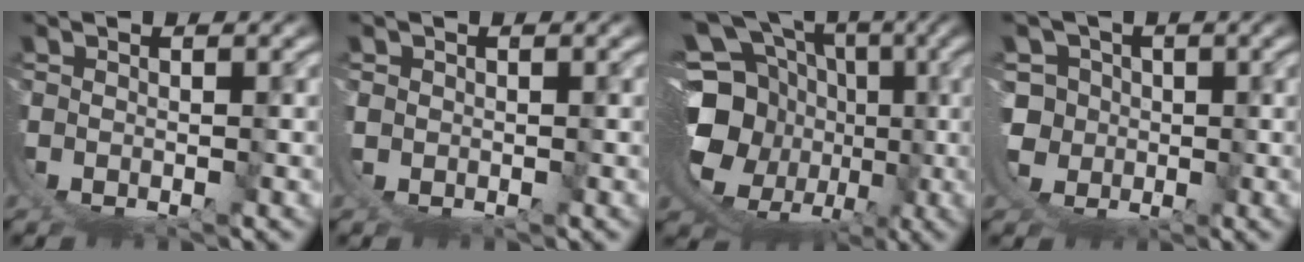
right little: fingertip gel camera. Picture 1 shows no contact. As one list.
[{"total": 1.4, "force": [0.3, 1.4, 0.2], "torque": [-0.017, -0.003, 0.007]}, {"total": 17.8, "force": [0.4, 13.6, 11.6], "torque": [-0.199, -0.030, 0.005]}, {"total": 10.9, "force": [-0.8, 10.3, 3.3], "torque": [-0.116, -0.051, -0.008]}]